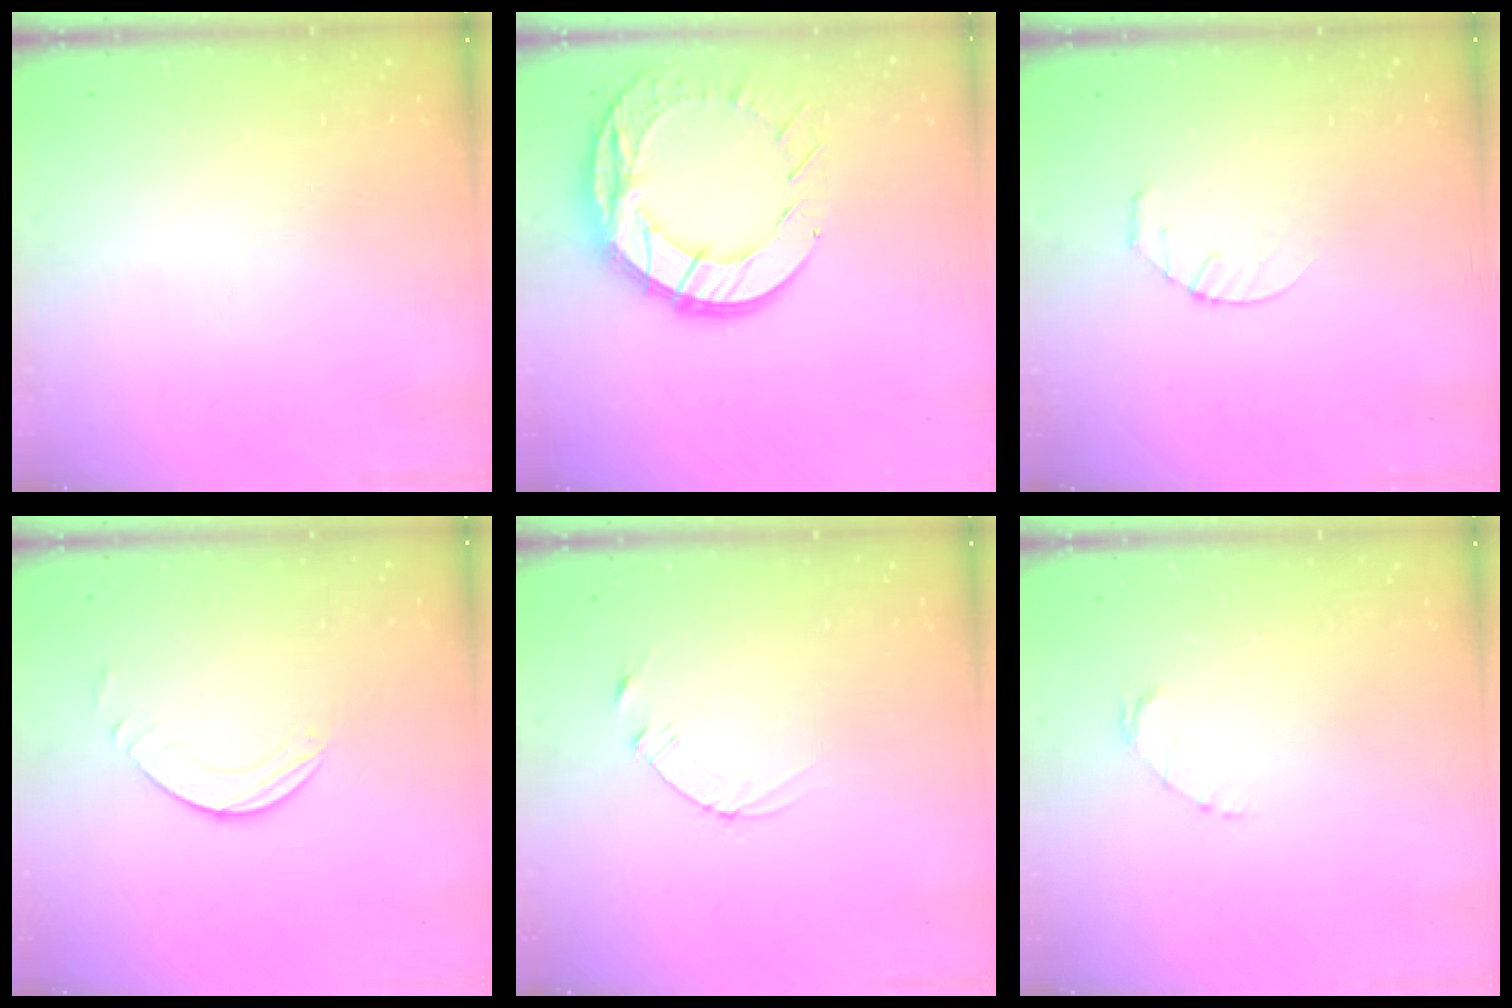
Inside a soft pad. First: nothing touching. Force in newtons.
{"total": 16.4, "press": 16.4, "slide": 1.3}
{"total": 2.8, "press": 2.8, "slide": 0.4}
{"total": 2.8, "press": 2.8, "slide": 0.2}
{"total": 2.5, "press": 2.5, "slide": 0.3}
{"total": 1.6, "press": 1.5, "slide": 0.3}